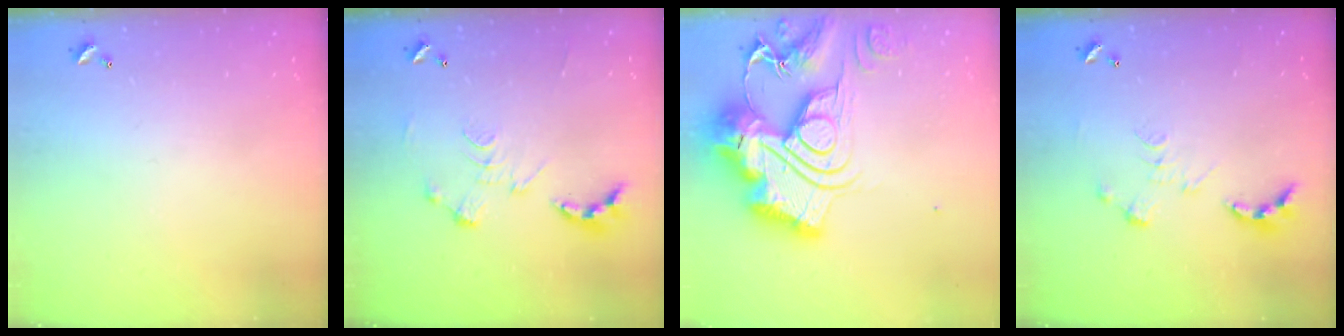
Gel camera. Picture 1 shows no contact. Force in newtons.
{"total": 0.0}
{"total": 0.6, "press": 0.6, "slide": 0.0}
{"total": 0.0}